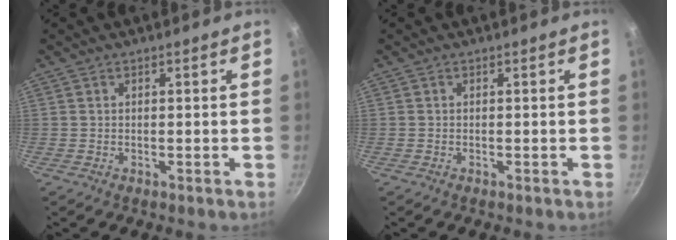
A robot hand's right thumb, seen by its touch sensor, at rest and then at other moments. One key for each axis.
{"total": 0.0}